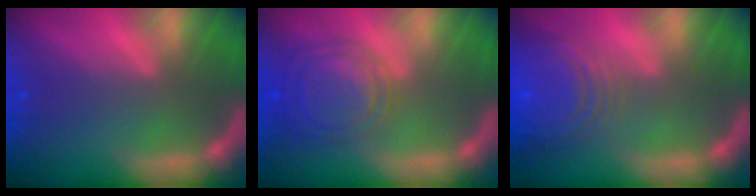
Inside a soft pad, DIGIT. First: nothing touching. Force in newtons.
{"total": 7.6}
{"total": 10.0}